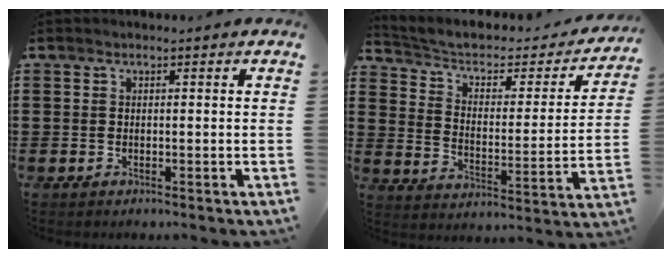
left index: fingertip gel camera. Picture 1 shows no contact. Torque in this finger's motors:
{"motor_torque": [1.02, -1.12, 0.26, 0.03]}